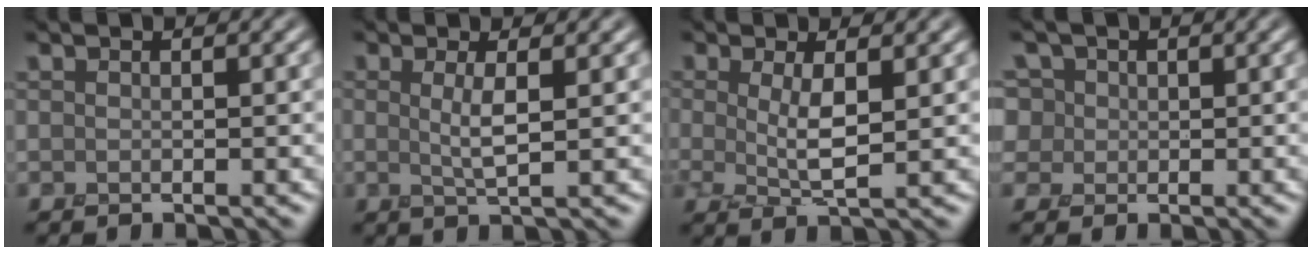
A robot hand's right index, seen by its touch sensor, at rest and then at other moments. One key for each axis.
{"total": 1.9, "fx": 0.2, "fy": 0.4, "fz": 1.9, "tx": -0.033, "ty": -0.007, "tz": 0.006}
{"total": 2.8, "fx": 0.2, "fy": 0.5, "fz": 2.7, "tx": -0.057, "ty": -0.010, "tz": 0.010}
{"total": 4.9, "fx": 2.0, "fy": 4.1, "fz": 1.7, "tx": -0.039, "ty": 0.019, "tz": 0.019}